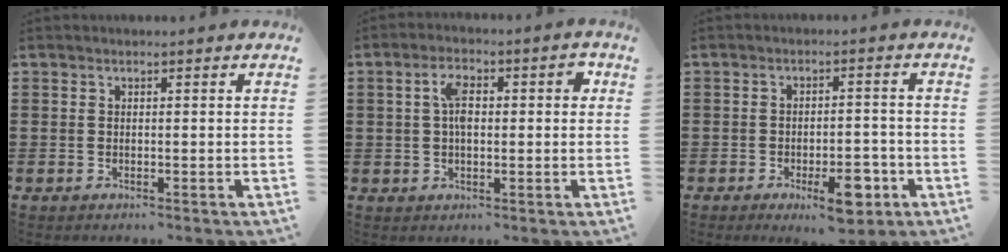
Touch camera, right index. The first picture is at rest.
{"total": 5.2, "force": [0.4, 2.6, 4.5], "torque": [-0.084, 0.011, 0.001]}
{"total": 6.3, "force": [-3.3, 2.2, 4.9], "torque": [-0.080, 0.002, -0.052]}